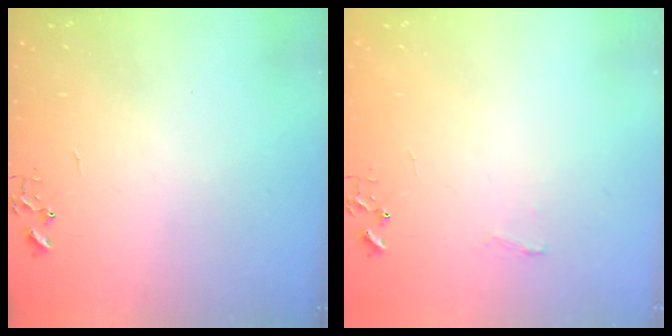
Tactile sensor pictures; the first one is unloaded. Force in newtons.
{"total": 4.8, "press": 4.8, "slide": 0.6}